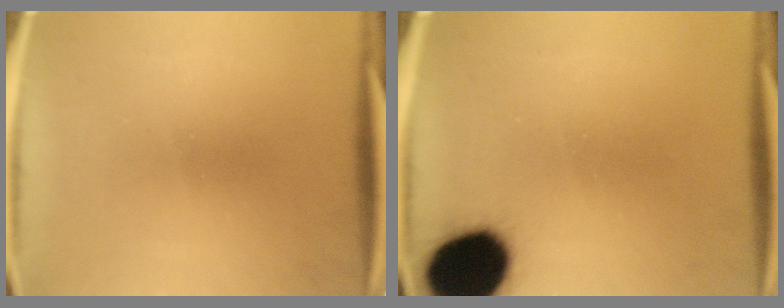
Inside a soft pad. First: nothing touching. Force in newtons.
{"total": 18.1}